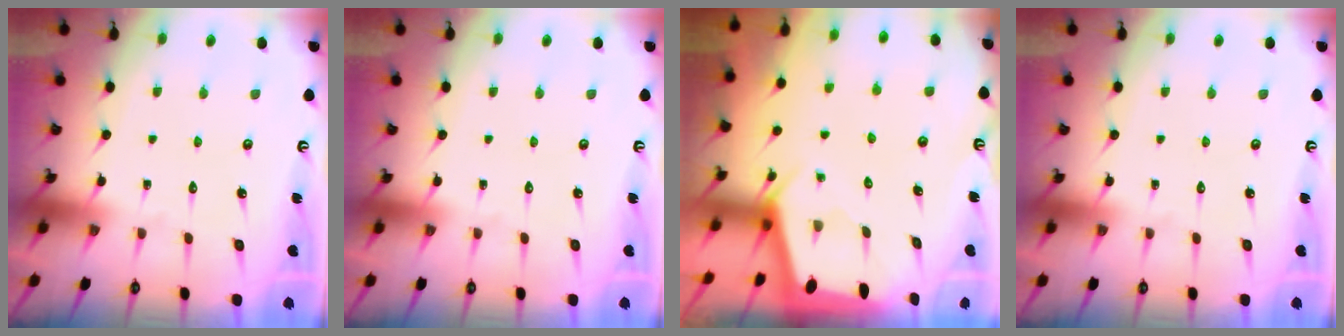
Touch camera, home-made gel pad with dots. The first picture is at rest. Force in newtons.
{"total": 0.0}
{"total": 2.2, "press": 2.2, "slide": 0.3}
{"total": 0.0}